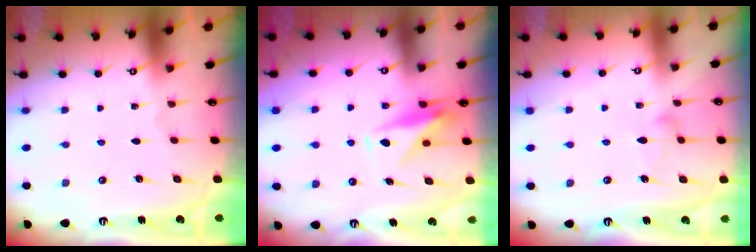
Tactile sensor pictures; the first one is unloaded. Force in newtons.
{"total": 9.6, "press": 9.6, "slide": 0.1}
{"total": 7.7, "press": 7.7, "slide": 0.4}